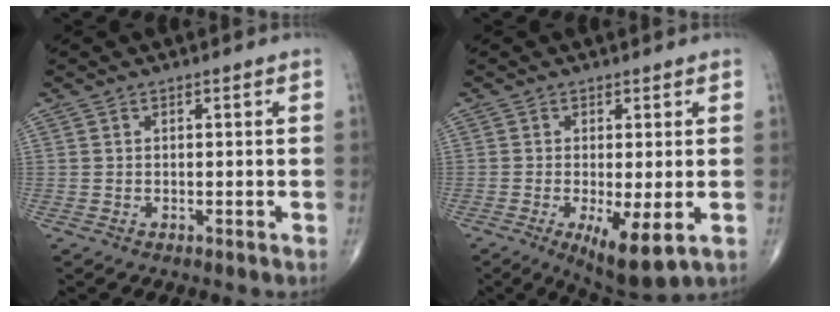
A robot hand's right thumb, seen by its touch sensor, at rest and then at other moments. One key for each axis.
{"total": 8.1, "fx": -2.2, "fy": 2.4, "fz": 7.4, "tx": -0.122, "ty": -0.025, "tz": -0.032}